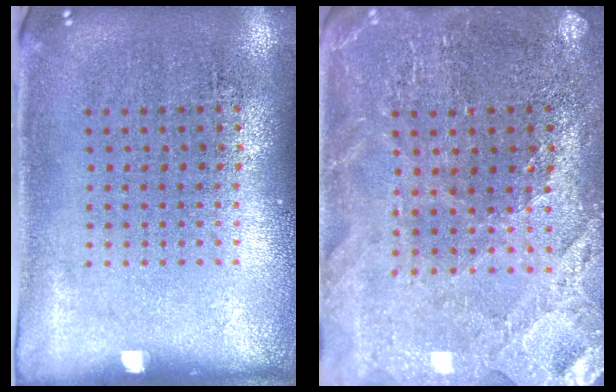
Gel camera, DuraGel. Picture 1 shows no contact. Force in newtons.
{"total": 1.7, "press": 1.7, "slide": 0.2}